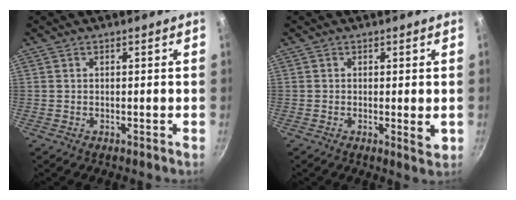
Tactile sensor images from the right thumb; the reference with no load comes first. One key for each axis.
{"total": 2.5, "fx": -0.1, "fy": 0.8, "fz": 2.4, "tx": -0.039, "ty": -0.009, "tz": -0.002}